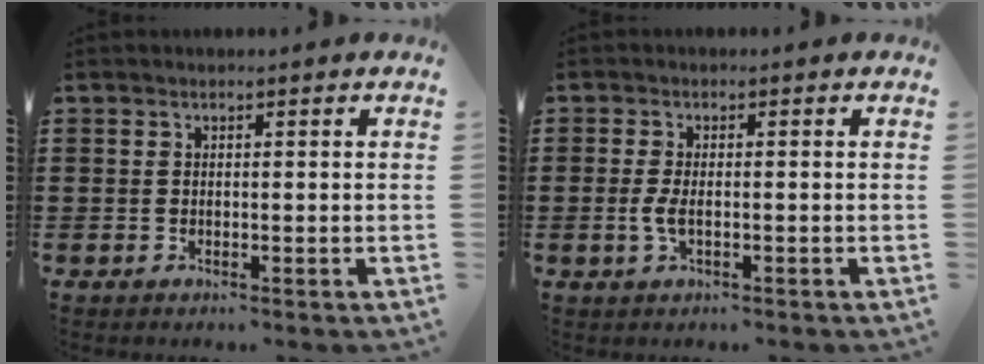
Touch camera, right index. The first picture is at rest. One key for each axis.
{"total": 2.5, "fx": -0.5, "fy": 0.7, "fz": 2.4, "tx": -0.059, "ty": -0.008, "tz": -0.014}